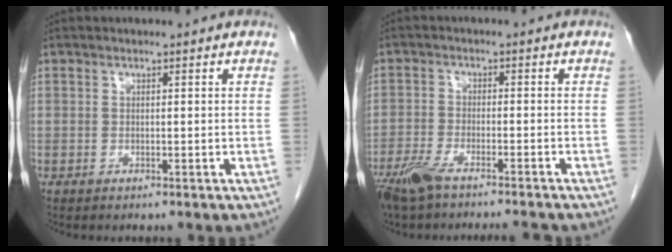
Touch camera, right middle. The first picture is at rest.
{"total": 10.1, "force": [-8.4, 1.4, 5.5], "torque": [-0.098, -0.015, -0.138]}